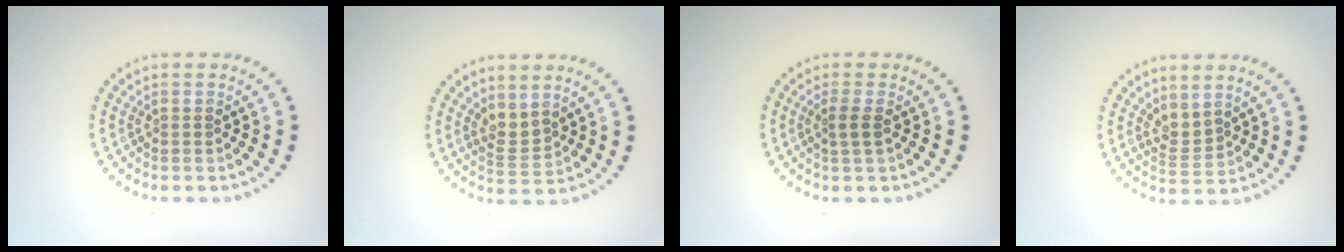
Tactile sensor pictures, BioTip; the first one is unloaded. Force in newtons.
{"total": 2.0, "press": 1.4, "slide": 1.4}
{"total": 1.3, "press": 1.1, "slide": 0.8}
{"total": 1.9, "press": 1.4, "slide": 1.2}